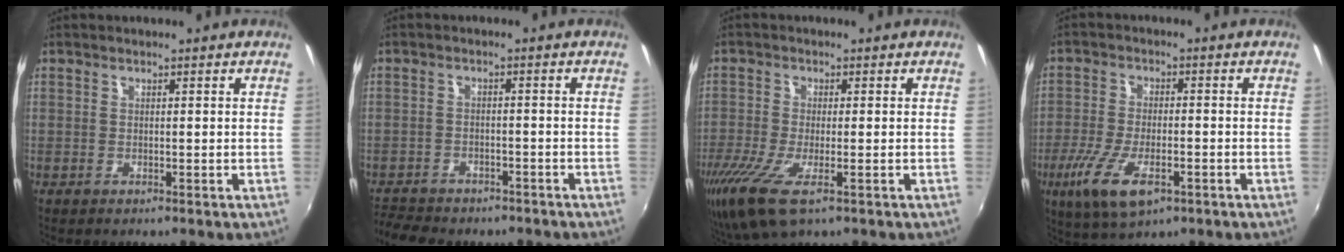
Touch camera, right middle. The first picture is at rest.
{"total": 8.8, "force": [-7.7, 2.9, 3.0], "torque": [-0.084, -0.019, -0.122]}
{"total": 10.1, "force": [-5.4, 2.4, 8.2], "torque": [-0.184, -0.043, -0.099]}
{"total": 10.7, "force": [-5.0, 3.5, 8.8], "torque": [-0.190, -0.032, -0.090]}